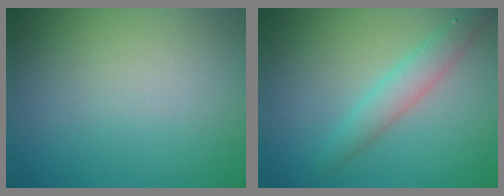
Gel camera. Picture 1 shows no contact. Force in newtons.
{"total": 2.8, "press": 2.8, "slide": 0.1}